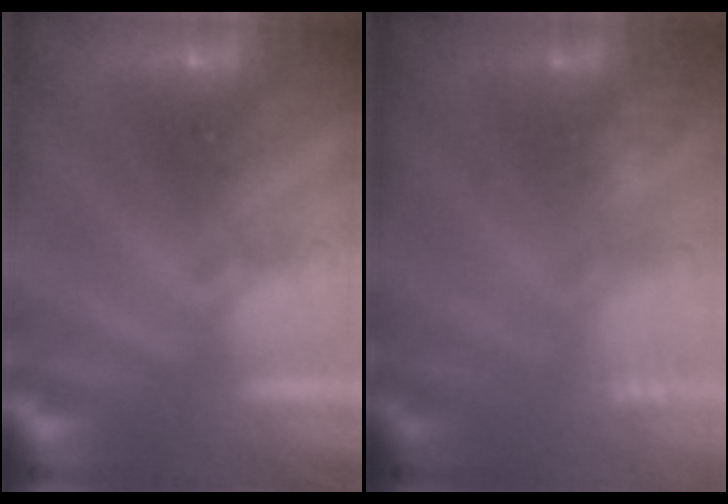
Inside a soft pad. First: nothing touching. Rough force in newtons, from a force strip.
{"total": 2.9}